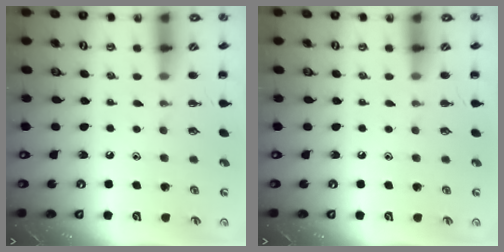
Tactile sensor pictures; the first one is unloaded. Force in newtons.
{"total": 0.0}